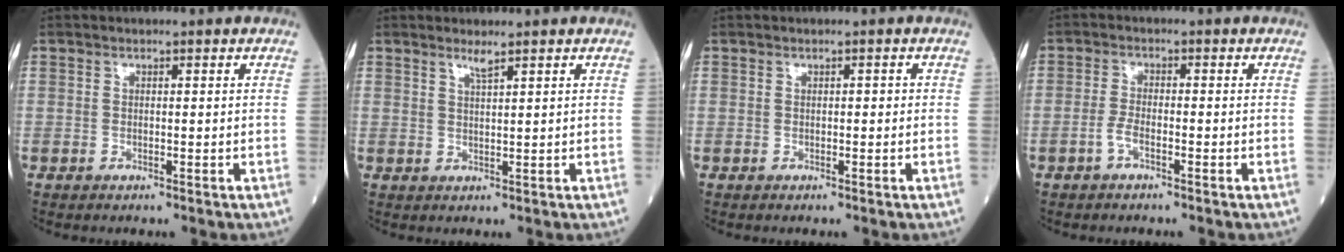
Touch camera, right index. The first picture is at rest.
{"total": 1.6, "force": [1.2, -0.3, 0.9], "torque": [-0.020, -0.005, 0.024]}
{"total": 0.6, "force": [-0.1, 0.3, 0.5], "torque": [-0.004, 0.004, -0.001]}
{"total": 2.4, "force": [-1.3, 0.7, 1.9], "torque": [-0.038, 0.003, -0.028]}